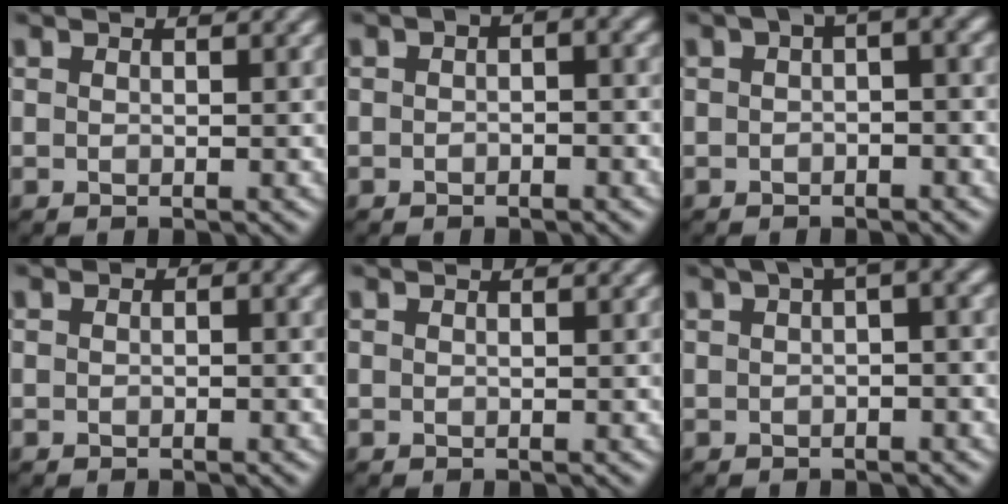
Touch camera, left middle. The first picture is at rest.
{"total": 3.5, "force": [1.0, 1.6, 3.0], "torque": [-0.032, 0.016, 0.006]}
{"total": 5.8, "force": [2.3, 2.2, 4.9], "torque": [-0.053, 0.026, 0.022]}
{"total": 2.1, "force": [0.7, 1.1, 1.6], "torque": [-0.015, 0.019, 0.003]}
{"total": 0.0}
{"total": 7.3, "force": [3.4, 2.8, 5.8], "torque": [-0.061, 0.034, 0.037]}